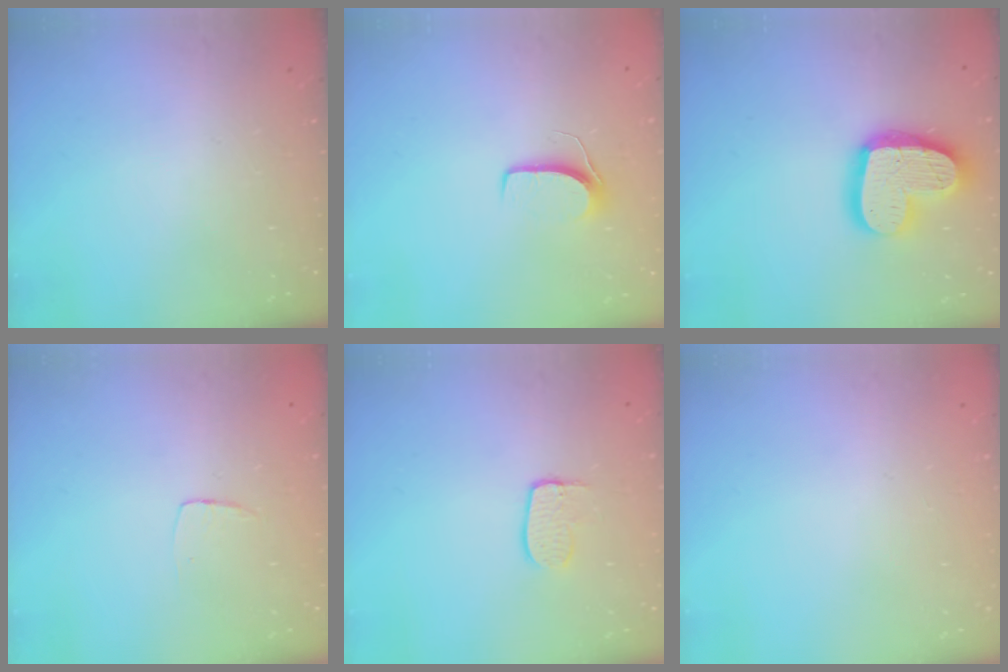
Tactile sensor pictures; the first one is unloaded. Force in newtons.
{"total": 6.8, "press": 6.7, "slide": 0.5}
{"total": 19.6, "press": 19.5, "slide": 1.4}
{"total": 3.8, "press": 3.7, "slide": 0.3}
{"total": 5.9, "press": 5.9, "slide": 0.2}
{"total": 0.7, "press": 0.6, "slide": 0.3}